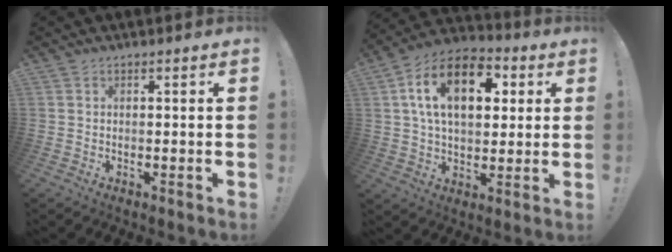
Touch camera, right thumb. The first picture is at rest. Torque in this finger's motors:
{"motor_torque": [-0.58, 1.47, 1.19, 1.08, 0.14]}